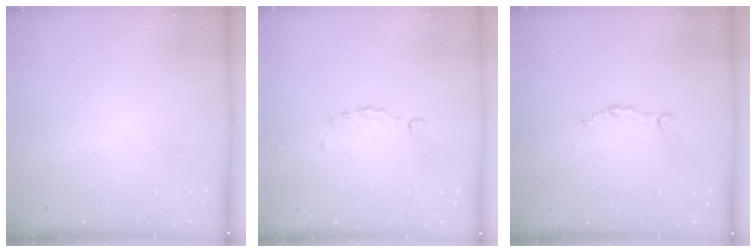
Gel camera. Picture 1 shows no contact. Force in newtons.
{"total": 0.6, "press": 0.5, "slide": 0.3}
{"total": 2.7, "press": 2.7, "slide": 0.2}